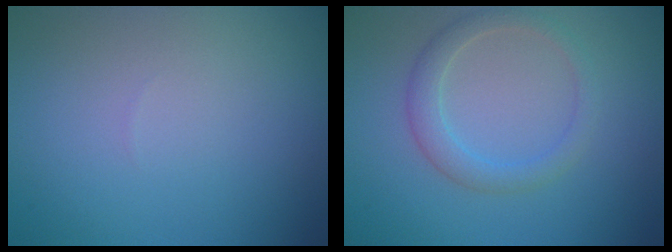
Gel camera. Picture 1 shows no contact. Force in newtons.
{"total": 2.4, "press": 2.4, "slide": 0.0}